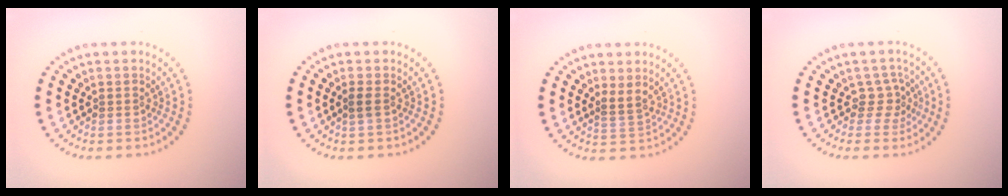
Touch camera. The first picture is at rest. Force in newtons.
{"total": 0.8, "press": 0.7, "slide": 0.4}
{"total": 1.5, "press": 1.2, "slide": 0.9}
{"total": 1.9, "press": 1.4, "slide": 1.3}